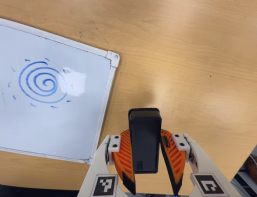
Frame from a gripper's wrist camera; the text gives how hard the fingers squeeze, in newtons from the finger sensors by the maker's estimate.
{"total": 7.2, "left": 5.6, "right": 8.8}